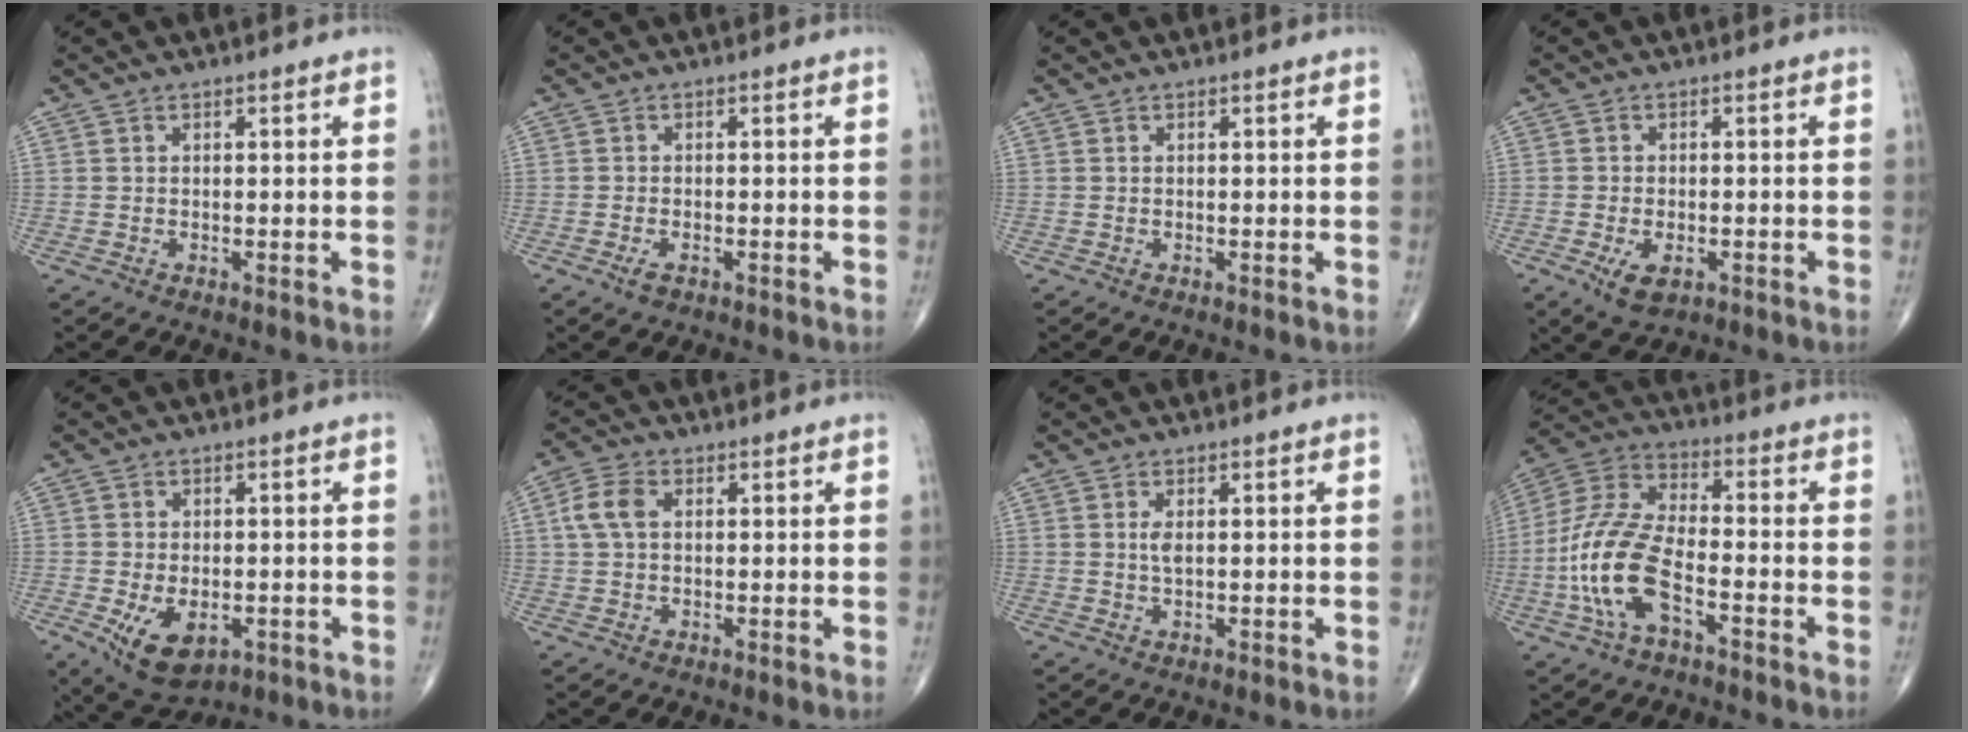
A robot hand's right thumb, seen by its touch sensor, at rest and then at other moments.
{"total": 1.8, "force": [-0.9, 0.9, 1.2], "torque": [-0.023, 0.004, -0.016]}
{"total": 0.0}
{"total": 4.6, "force": [-1.8, 2.4, 3.4], "torque": [-0.056, -0.001, -0.024]}
{"total": 8.9, "force": [-2.9, 5.3, 6.6], "torque": [-0.100, -0.002, -0.033]}
{"total": 5.2, "force": [1.0, 3.3, 3.9], "torque": [-0.088, 0.012, 0.016]}
{"total": 2.3, "force": [0.4, 0.7, 2.2], "torque": [-0.048, -0.004, 0.010]}
{"total": 15.0, "force": [-5.1, 6.8, 12.4], "torque": [-0.265, 0.037, -0.099]}